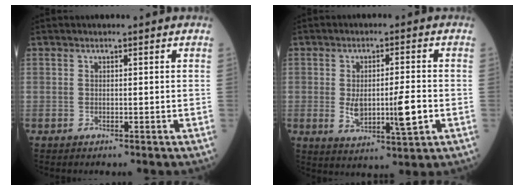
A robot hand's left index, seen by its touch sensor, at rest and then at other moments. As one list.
[{"total": 8.5, "force": [-1.3, 2.0, 8.1], "torque": [-0.145, -0.006, -0.012]}]